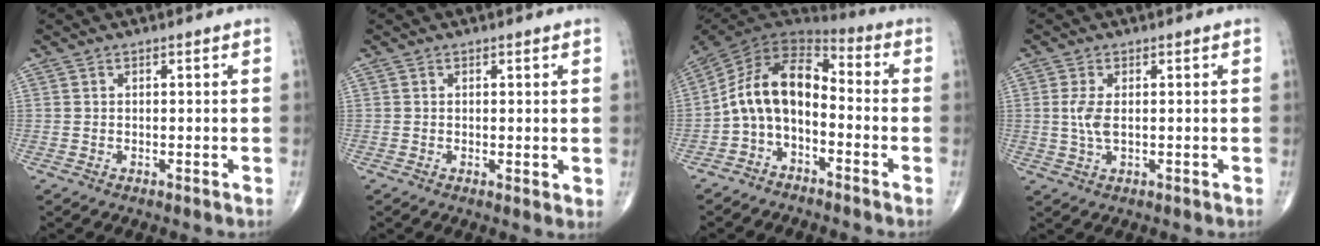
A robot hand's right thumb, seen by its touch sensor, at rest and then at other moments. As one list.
[{"total": 1.4, "force": [0.2, 0.4, 1.4], "torque": [-0.022, -0.007, 0.000]}, {"total": 12.3, "force": [-2.9, 7.5, 9.3], "torque": [-0.151, 0.080, -0.068]}, {"total": 3.8, "force": [0.3, 1.7, 3.4], "torque": [-0.084, -0.001, 0.009]}]